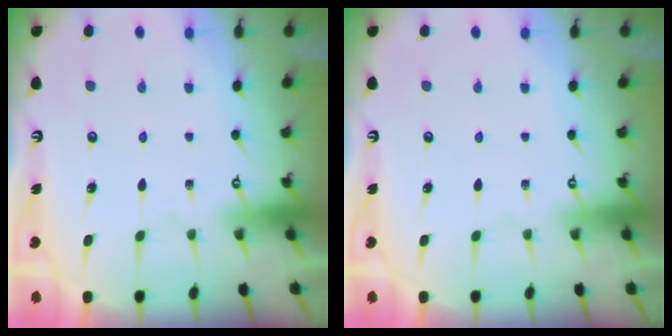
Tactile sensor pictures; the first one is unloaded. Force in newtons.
{"total": 0.0}